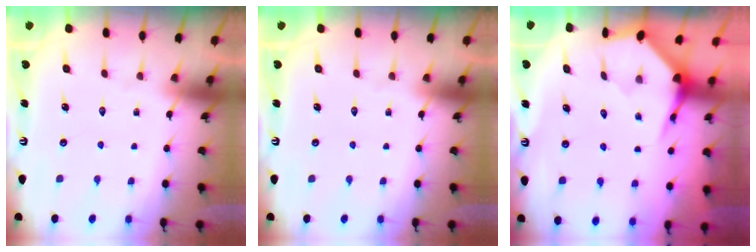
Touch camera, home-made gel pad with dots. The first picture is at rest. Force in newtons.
{"total": 0.0}
{"total": 4.0, "press": 3.9, "slide": 0.4}